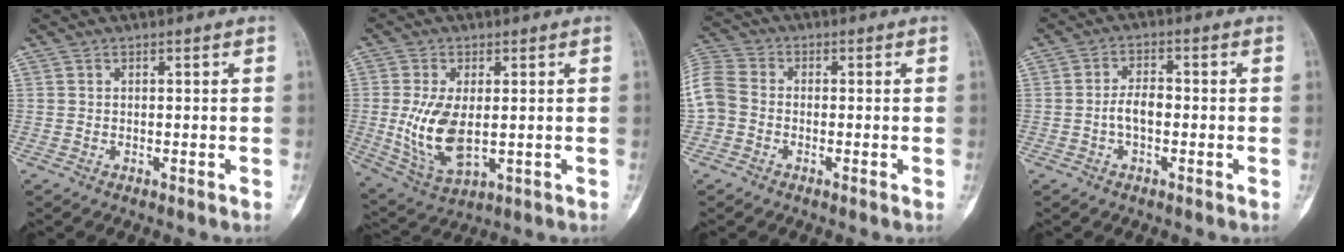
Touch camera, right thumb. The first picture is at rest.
{"total": 11.0, "force": [-0.2, 5.8, 9.3], "torque": [-0.186, -0.012, 0.015]}
{"total": 10.7, "force": [-1.5, 9.1, 5.5], "torque": [-0.145, 0.026, -0.031]}
{"total": 4.1, "force": [-0.9, 2.2, 3.3], "torque": [-0.058, 0.016, -0.021]}